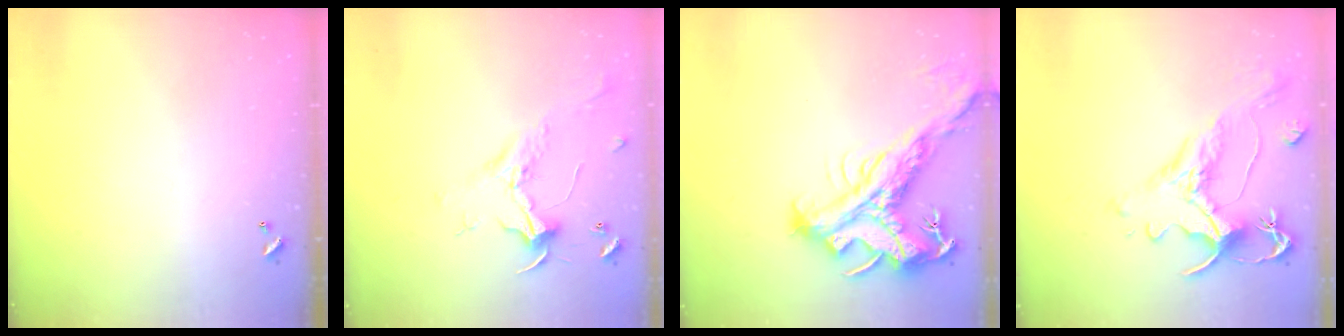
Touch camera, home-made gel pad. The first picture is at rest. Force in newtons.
{"total": 2.4, "press": 2.3, "slide": 0.8}
{"total": 9.3, "press": 9.1, "slide": 2.0}
{"total": 1.5, "press": 0.2, "slide": 1.5}